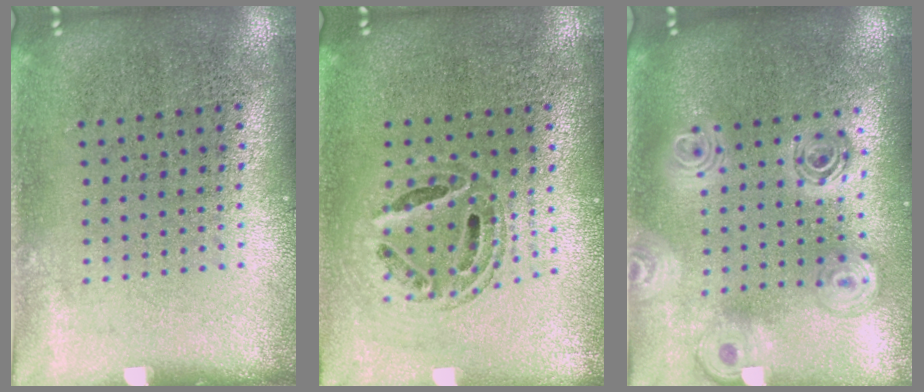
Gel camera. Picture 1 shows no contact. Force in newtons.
{"total": 0.7, "press": 0.7, "slide": 0.2}
{"total": 2.2, "press": 1.8, "slide": 1.2}